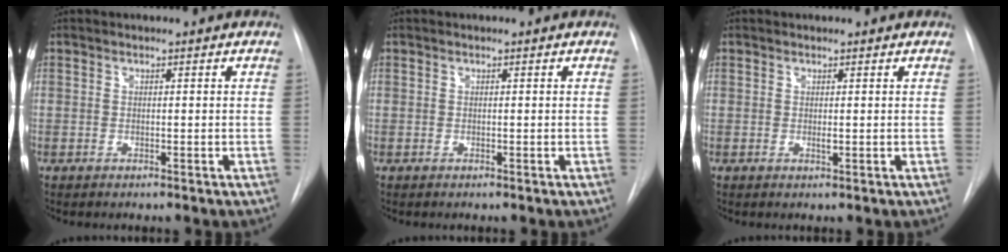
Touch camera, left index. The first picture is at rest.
{"total": 0.0}
{"total": 0.6, "force": [0.2, 0.3, 0.5], "torque": [-0.012, -0.002, 0.001]}